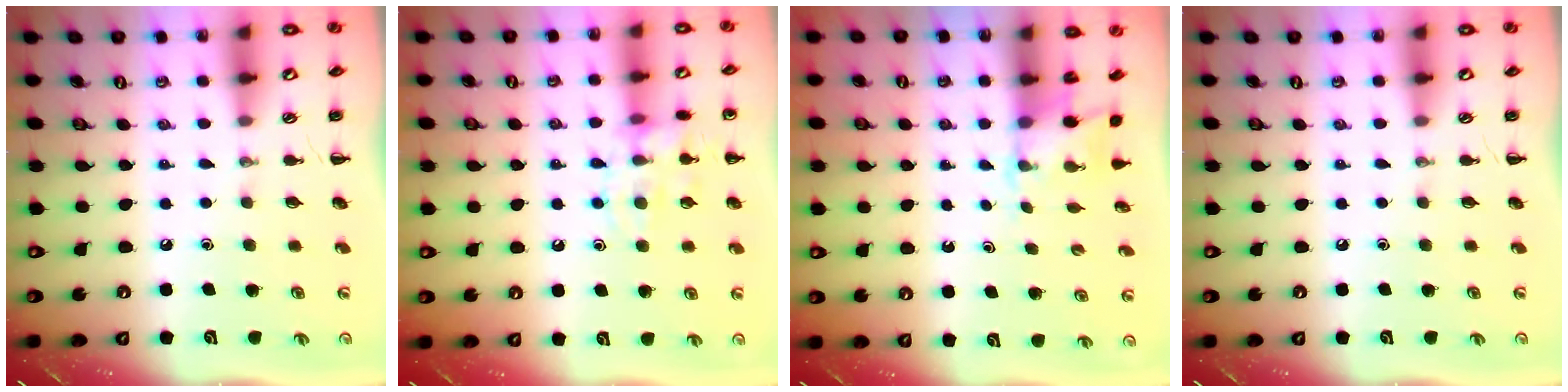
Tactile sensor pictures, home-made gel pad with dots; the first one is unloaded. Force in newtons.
{"total": 11.4, "press": 11.4, "slide": 0.5}
{"total": 2.6, "press": 2.5, "slide": 0.6}
{"total": 0.0}